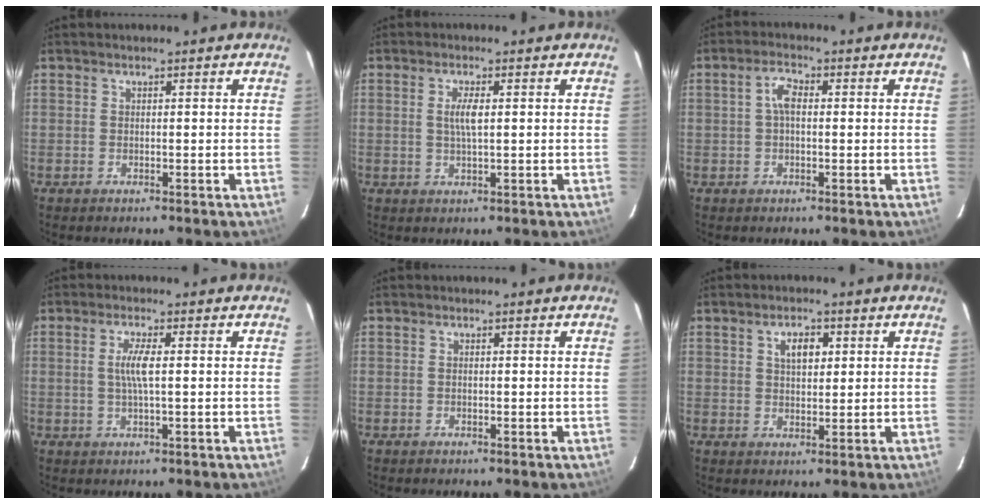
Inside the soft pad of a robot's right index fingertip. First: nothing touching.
{"total": 3.1, "force": [0.5, 0.6, 3.0], "torque": [-0.059, 0.000, 0.010]}
{"total": 3.2, "force": [0.2, 1.5, 2.8], "torque": [-0.057, 0.012, 0.004]}
{"total": 3.9, "force": [0.3, 0.3, 3.9], "torque": [-0.077, 0.000, 0.006]}
{"total": 0.0}
{"total": 4.1, "force": [1.5, 2.2, 3.1], "torque": [-0.051, 0.010, 0.027]}